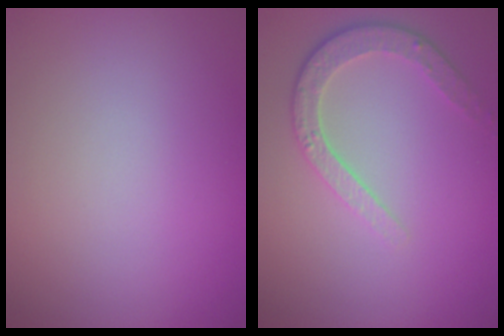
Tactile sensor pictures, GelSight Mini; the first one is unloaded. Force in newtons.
{"total": 3.5, "press": 2.8, "slide": 2.0}